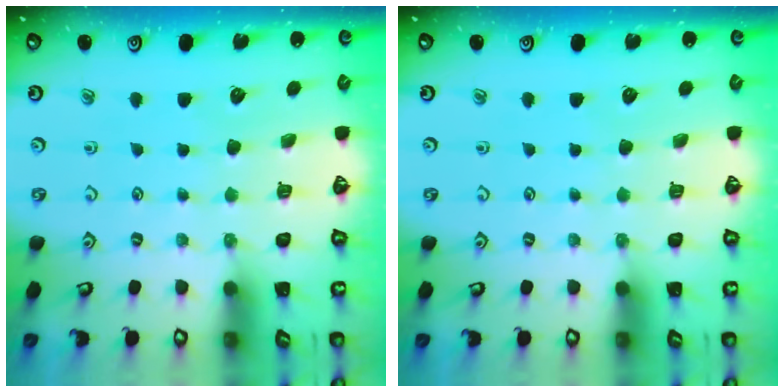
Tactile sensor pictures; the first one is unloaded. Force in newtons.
{"total": 0.0}